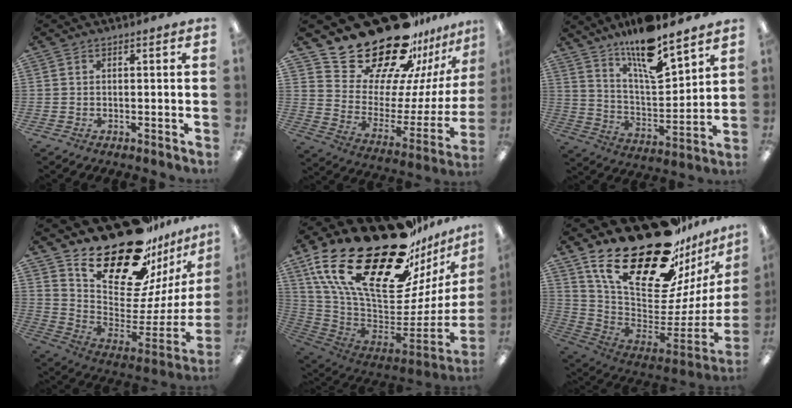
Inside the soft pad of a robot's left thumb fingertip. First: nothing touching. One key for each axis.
{"total": 28.0, "fx": 22.6, "fy": 12.2, "fz": 11.1, "tx": -0.170, "ty": -0.165, "tz": 0.409}
{"total": 14.7, "fx": 12.0, "fy": 3.5, "fz": 7.9, "tx": -0.138, "ty": -0.081, "tz": 0.203}
{"total": 26.1, "fx": 20.0, "fy": 10.7, "fz": 12.9, "tx": -0.197, "ty": -0.151, "tz": 0.357}
{"total": 33.8, "fx": 21.2, "fy": 14.8, "fz": 21.8, "tx": -0.371, "ty": -0.159, "tz": 0.393}
{"total": 31.2, "fx": 20.1, "fy": 14.1, "fz": 19.2, "tx": -0.301, "ty": -0.144, "tz": 0.377}